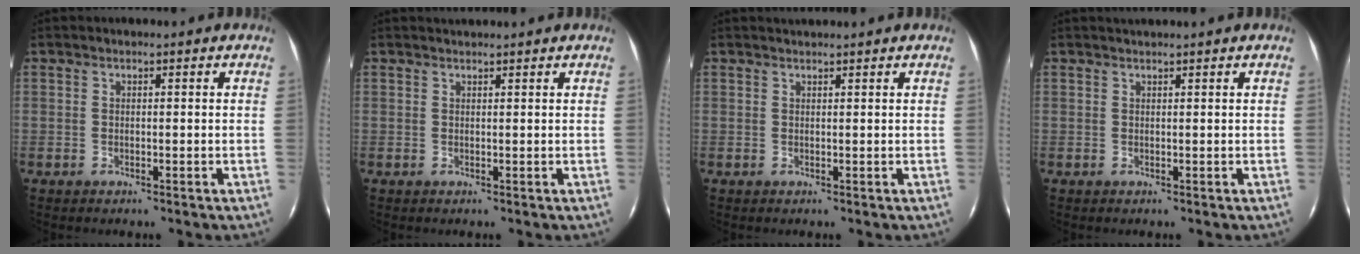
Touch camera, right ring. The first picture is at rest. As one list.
[{"total": 1.1, "force": [1.1, -0.2, 0.1], "torque": [-0.009, -0.002, 0.017]}, {"total": 1.0, "force": [1.0, -0.2, 0.2], "torque": [-0.009, -0.002, 0.017]}, {"total": 1.0, "force": [0.9, -0.3, 0.2], "torque": [-0.012, -0.004, 0.014]}]